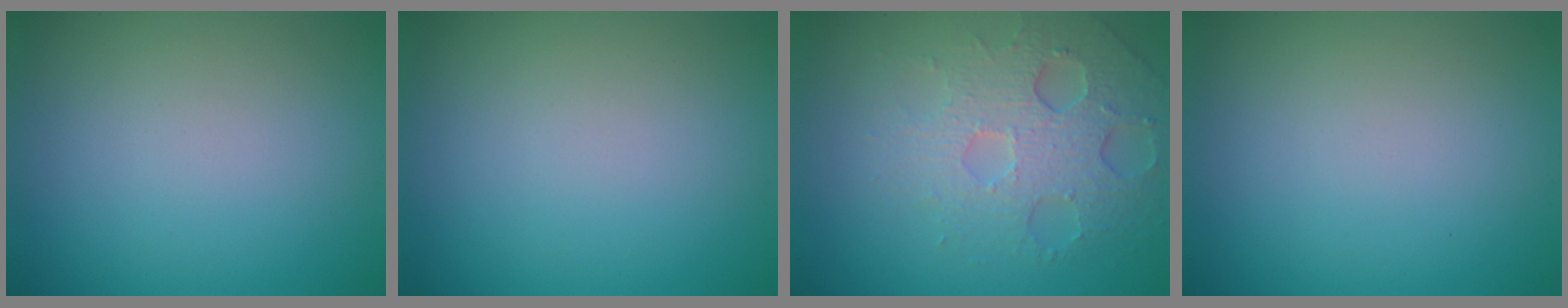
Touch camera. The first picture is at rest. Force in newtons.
{"total": 0.0}
{"total": 4.9, "press": 4.1, "slide": 2.6}
{"total": 0.0}